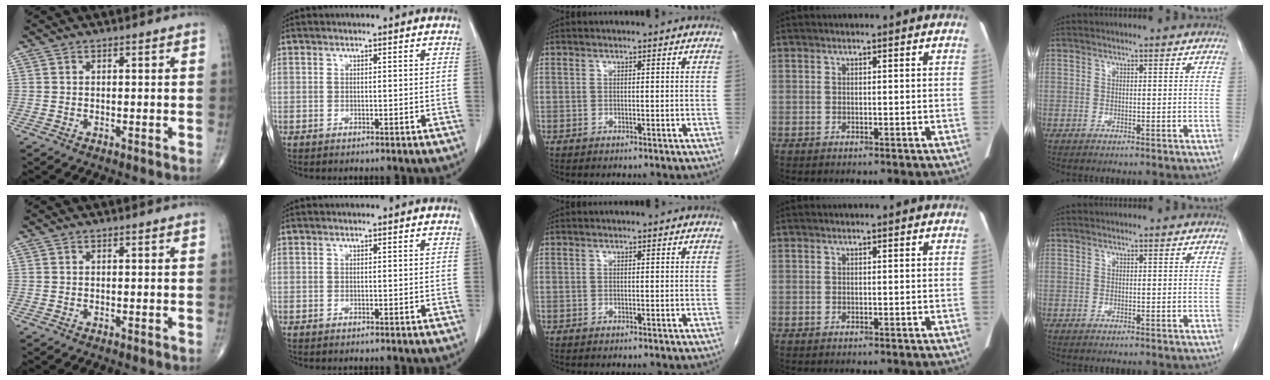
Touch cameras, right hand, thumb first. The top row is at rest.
{}